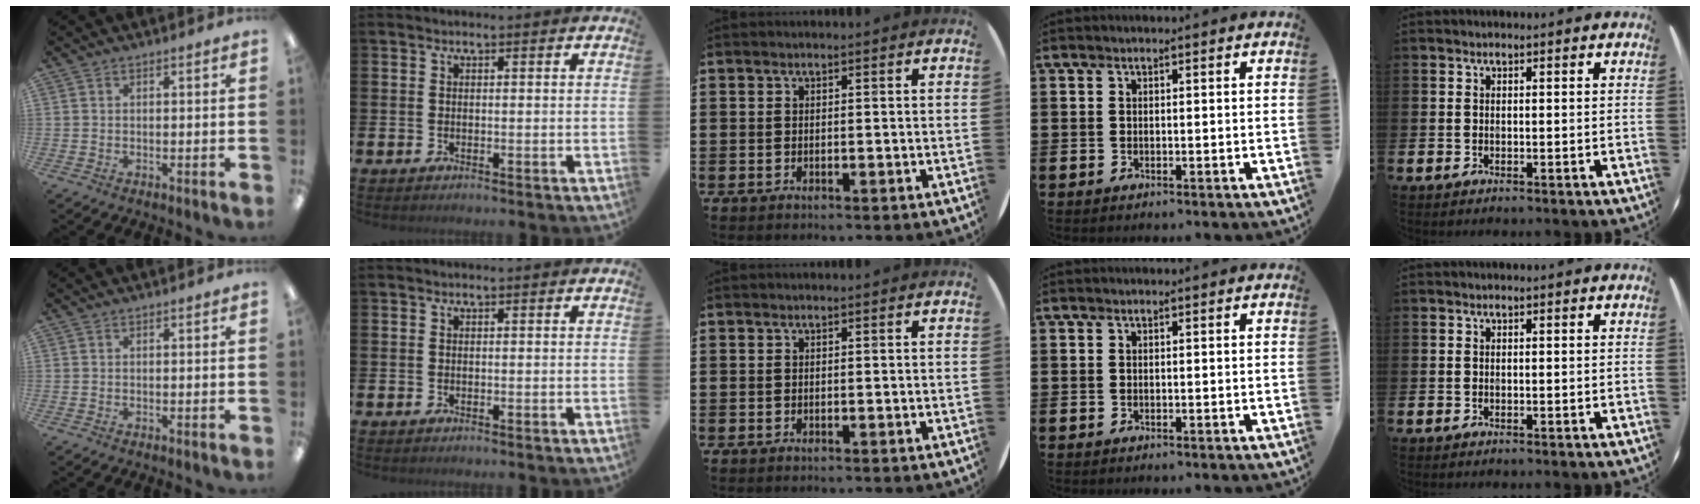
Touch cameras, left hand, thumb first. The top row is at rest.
{}